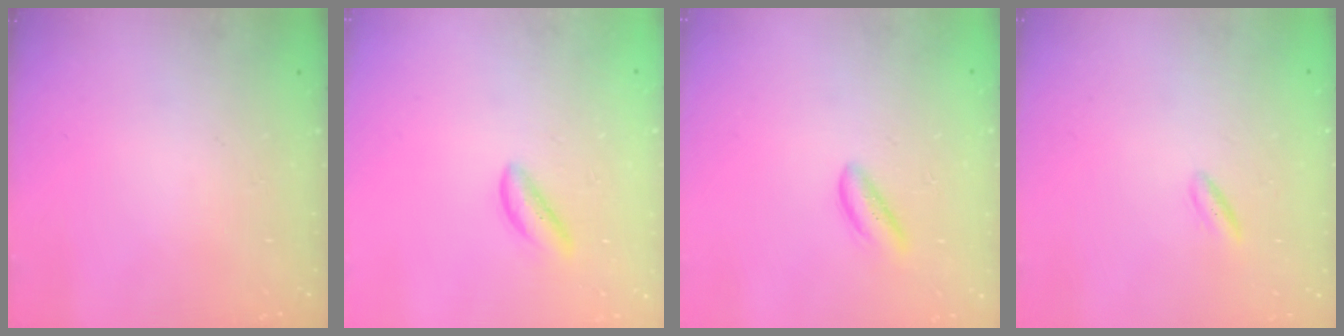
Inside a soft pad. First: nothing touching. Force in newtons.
{"total": 1.4, "press": 1.4, "slide": 0.4}
{"total": 2.3, "press": 2.3, "slide": 0.5}
{"total": 2.3, "press": 2.1, "slide": 1.0}